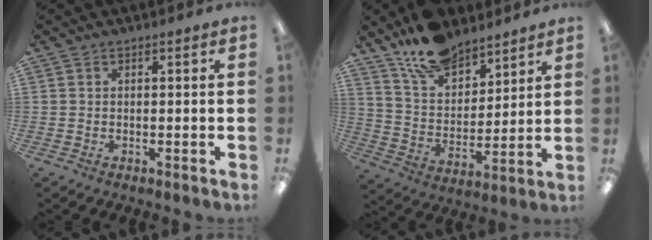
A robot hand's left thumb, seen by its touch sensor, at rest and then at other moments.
{"total": 14.2, "force": [11.1, 7.1, 5.3], "torque": [-0.102, -0.063, 0.208]}